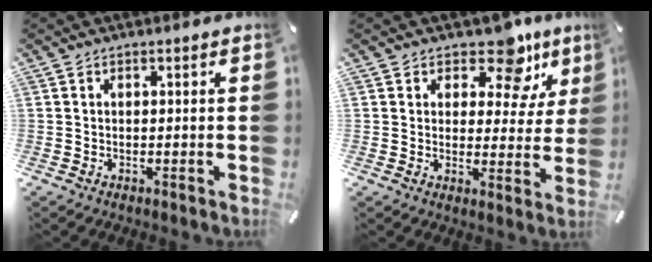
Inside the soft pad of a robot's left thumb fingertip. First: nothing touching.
{"total": 11.2, "force": [7.6, 5.2, 6.3], "torque": [-0.076, -0.052, 0.128]}